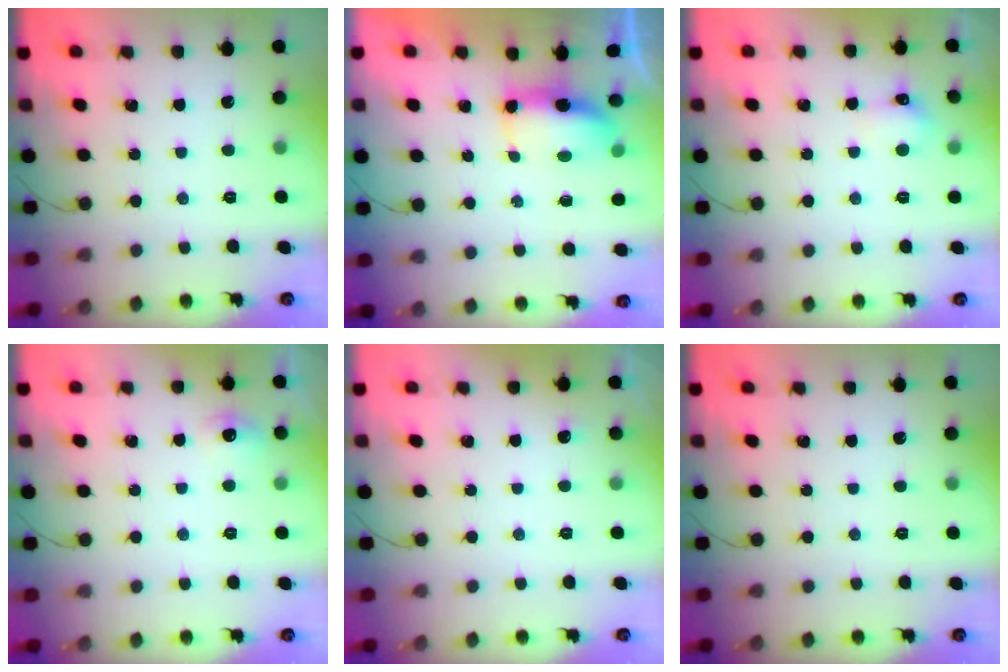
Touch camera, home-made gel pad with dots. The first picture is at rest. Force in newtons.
{"total": 6.1, "press": 6.1, "slide": 0.6}
{"total": 5.6, "press": 5.4, "slide": 1.3}
{"total": 6.1, "press": 5.9, "slide": 1.6}
{"total": 7.2, "press": 2.0, "slide": 6.9}
{"total": 0.0}